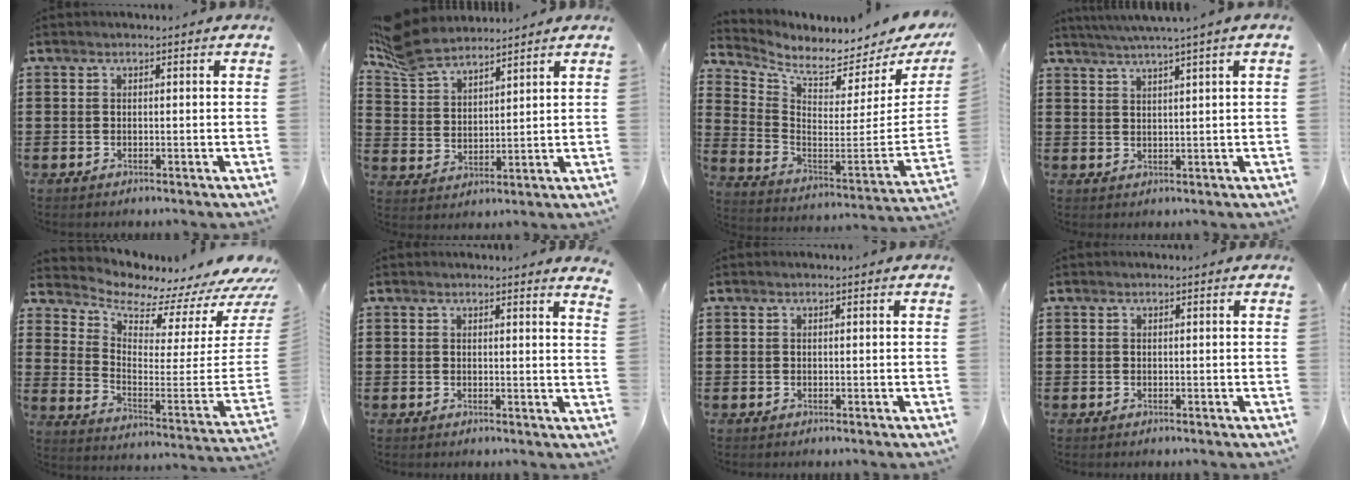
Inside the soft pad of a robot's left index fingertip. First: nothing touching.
{"total": 6.8, "force": [6.2, 1.9, 2.0], "torque": [-0.065, -0.018, 0.117]}
{"total": 4.6, "force": [4.0, 1.0, 2.1], "torque": [-0.059, -0.059, 0.064]}
{"total": 2.2, "force": [1.7, -0.9, 1.0], "torque": [-0.022, -0.006, 0.028]}
{"total": 4.0, "force": [3.7, 1.1, 1.2], "torque": [-0.037, -0.064, 0.055]}
{"total": 1.4, "force": [1.3, -0.3, 0.6], "torque": [-0.014, -0.004, 0.025]}
{"total": 0.0}
{"total": 0.0}